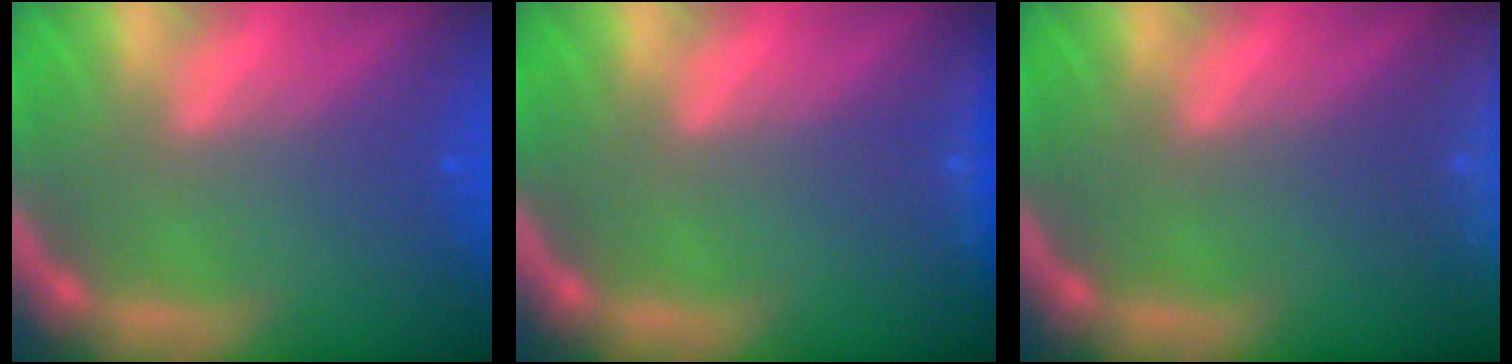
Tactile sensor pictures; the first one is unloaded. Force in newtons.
{"total": 1.4}
{"total": 9.5}